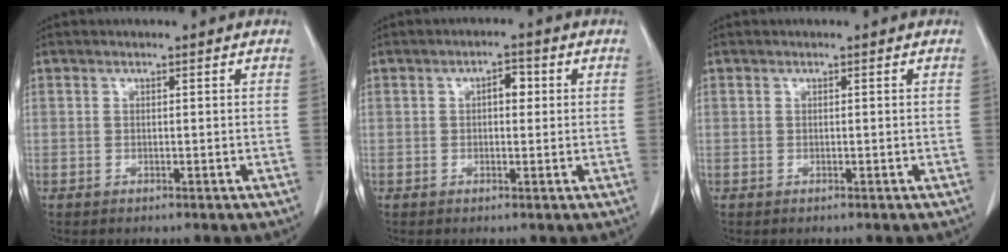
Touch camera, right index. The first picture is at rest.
{"total": 2.6, "force": [0.5, 1.3, 2.2], "torque": [-0.031, 0.010, 0.004]}
{"total": 0.0}